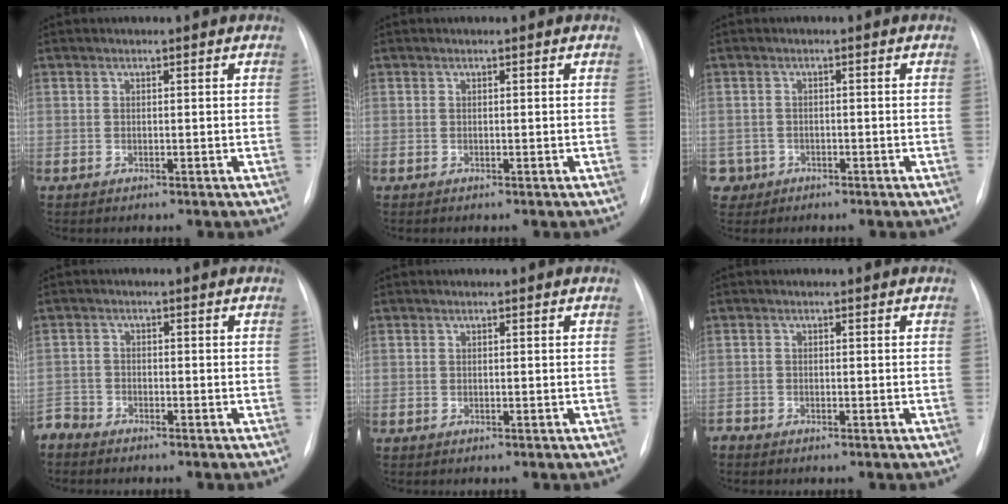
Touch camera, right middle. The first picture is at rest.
{"total": 0.0}
{"total": 2.7, "force": [-1.2, 2.4, -0.4], "torque": [0.009, 0.010, -0.022]}
{"total": 3.1, "force": [-3.0, 0.7, -0.3], "torque": [0.011, -0.007, -0.060]}
{"total": 0.0}
{"total": 0.8, "force": [-0.8, 0.1, 0.0], "torque": [0.002, -0.003, -0.015]}